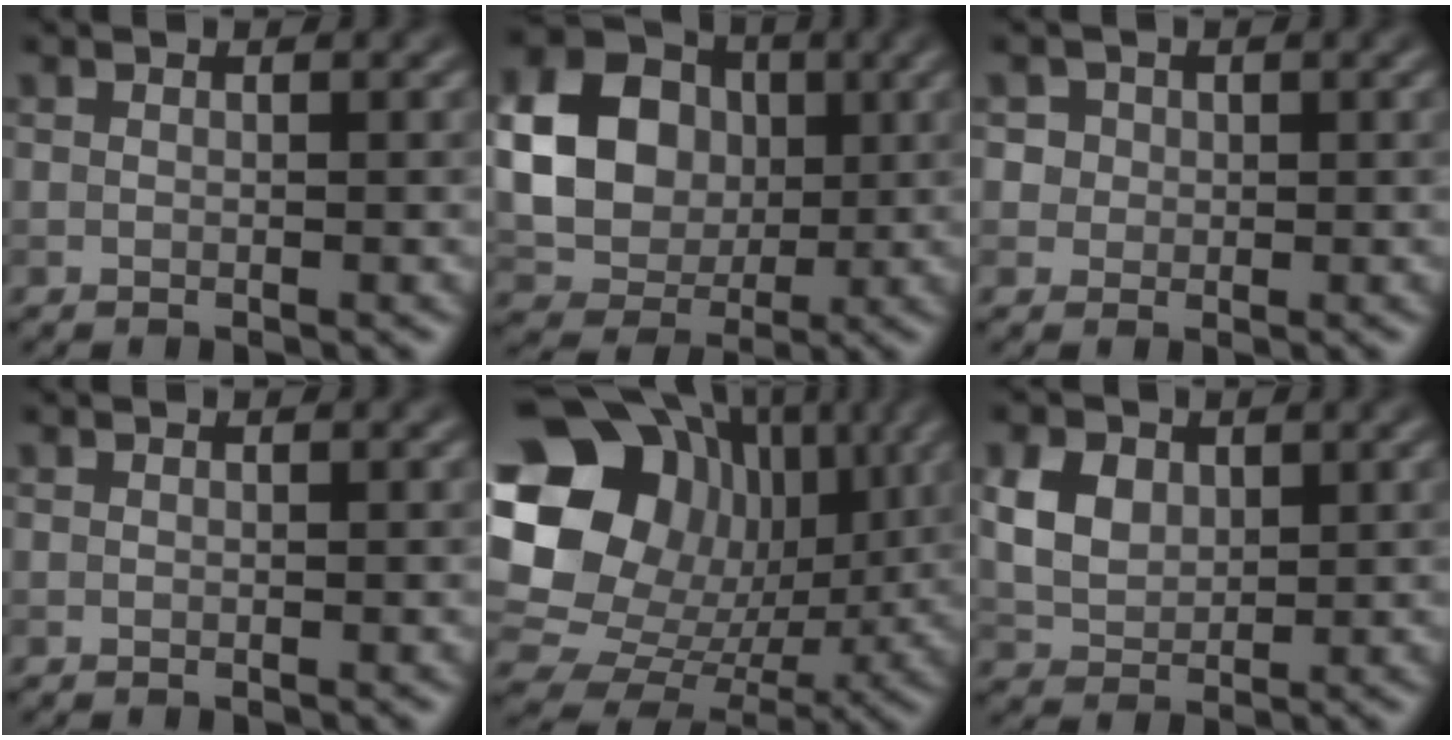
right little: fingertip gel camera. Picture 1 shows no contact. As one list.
[{"total": 14.2, "force": [2.1, 12.2, 6.8], "torque": [-0.157, 0.021, 0.017]}, {"total": 2.6, "force": [1.1, 2.2, 0.9], "torque": [-0.010, 0.005, 0.019]}, {"total": 0.0}, {"total": 19.4, "force": [5.0, 16.3, 9.3], "torque": [-0.209, 0.033, 0.097]}, {"total": 4.6, "force": [1.6, 3.3, 2.8], "torque": [-0.065, 0.011, 0.024]}]